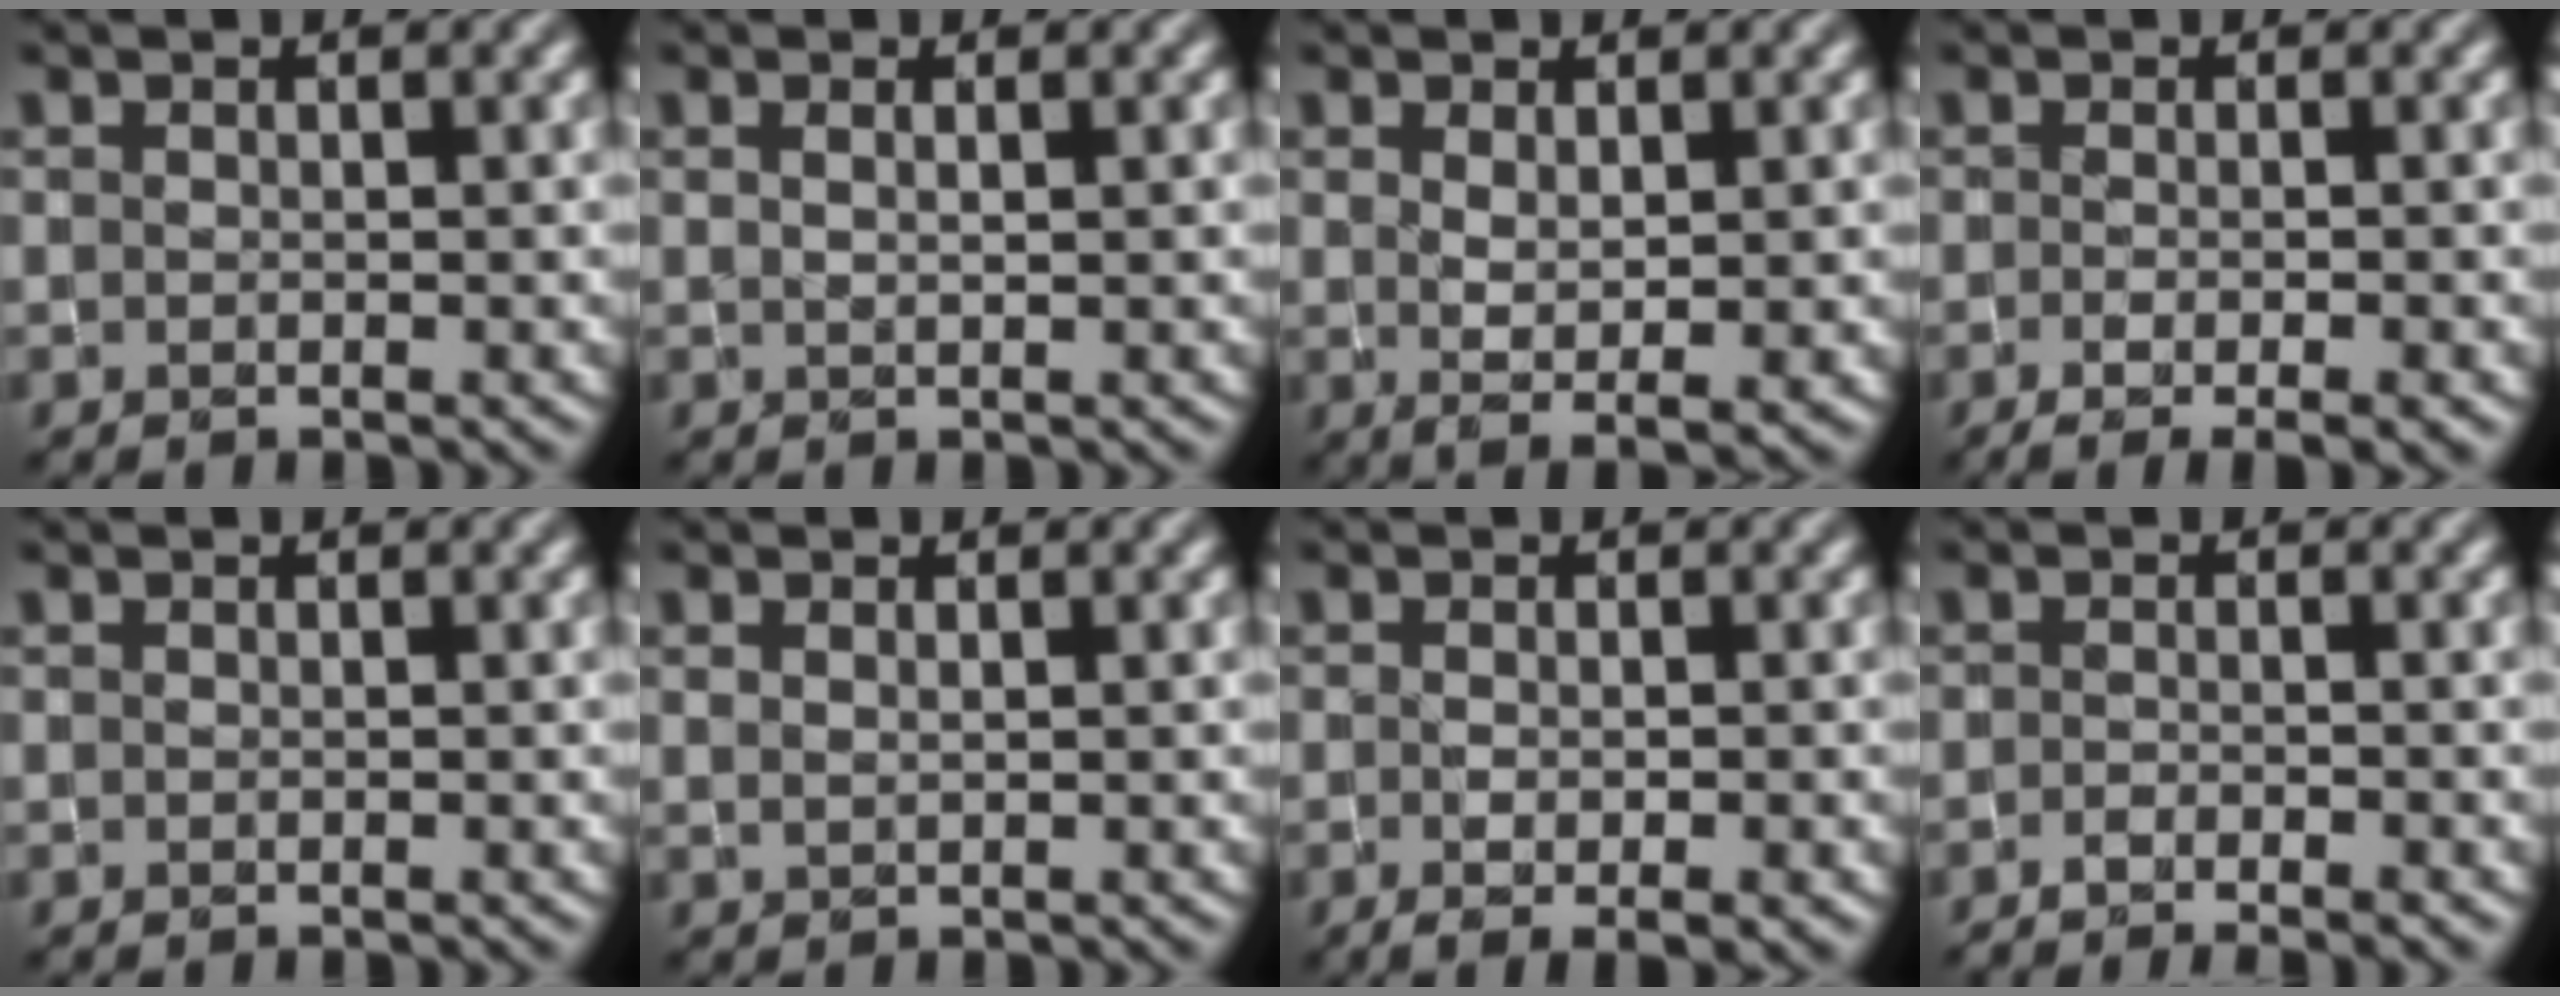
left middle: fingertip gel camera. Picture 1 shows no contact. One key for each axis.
{"total": 0.9, "fx": 0.5, "fy": 0.4, "fz": 0.7, "tx": -0.002, "ty": 0.000, "tz": 0.005}
{"total": 1.9, "fx": 0.5, "fy": 0.4, "fz": 1.7, "tx": -0.032, "ty": -0.006, "tz": 0.015}
{"total": 4.1, "fx": -1.6, "fy": 1.2, "fz": 3.5, "tx": -0.047, "ty": -0.010, "tz": -0.020}
{"total": 0.0}
{"total": 0.5, "fx": 0.5, "fy": 0.1, "fz": 0.1, "tx": -0.003, "ty": 0.004, "tz": 0.010}
{"total": 2.8, "fx": -1.1, "fy": 0.9, "fz": 2.4, "tx": -0.045, "ty": -0.009, "tz": -0.014}
{"total": 3.3, "fx": -2.4, "fy": 0.7, "fz": 2.2, "tx": -0.036, "ty": 0.002, "tz": -0.041}